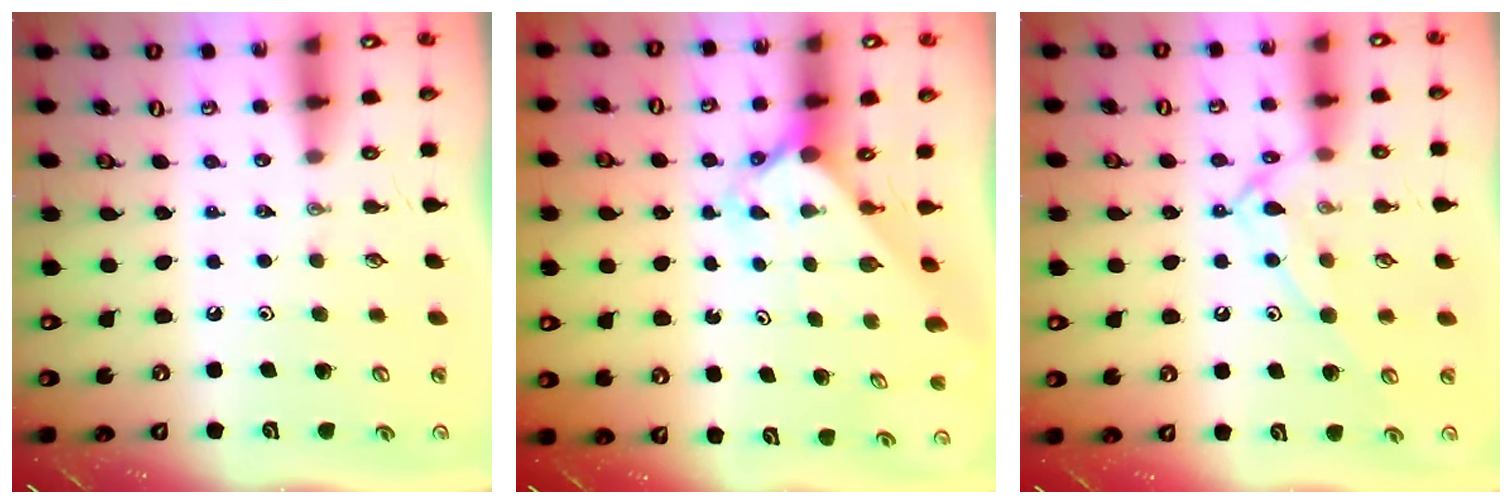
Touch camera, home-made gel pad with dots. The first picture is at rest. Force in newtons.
{"total": 2.4, "press": 2.3, "slide": 0.3}
{"total": 12.0, "press": 12.0, "slide": 0.8}